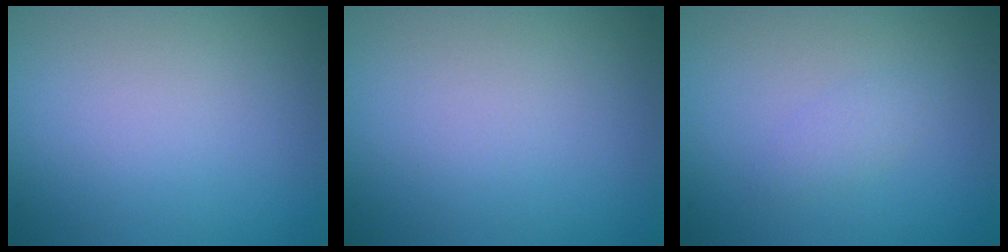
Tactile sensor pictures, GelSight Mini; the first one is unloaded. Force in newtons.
{"total": 0.0}
{"total": 1.1, "press": 1.1, "slide": 0.0}